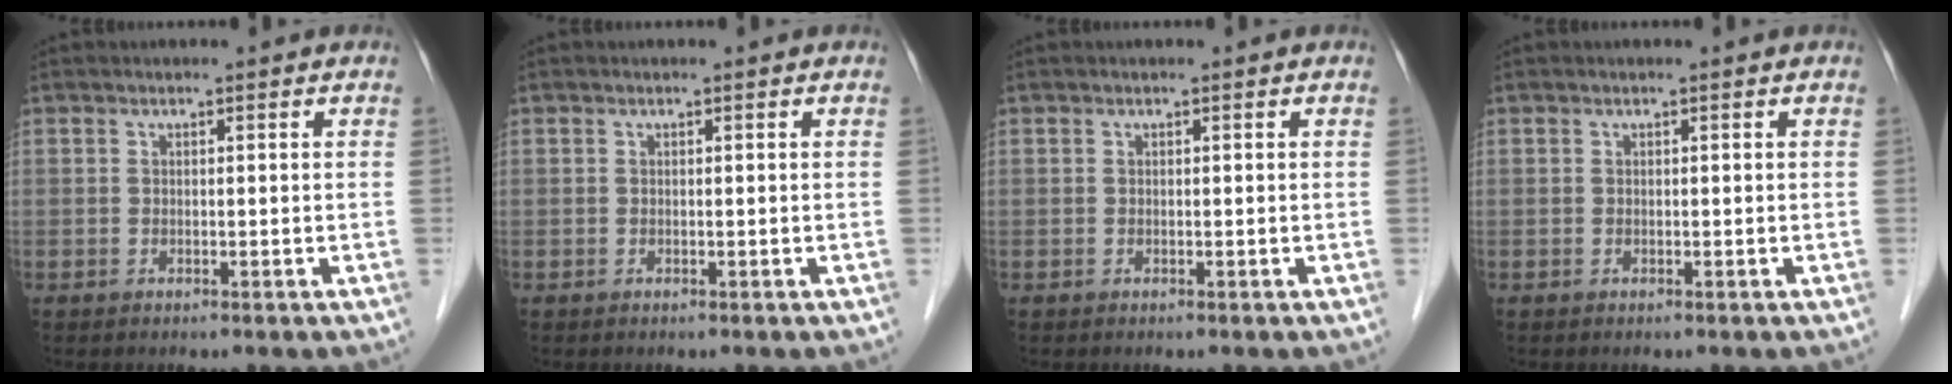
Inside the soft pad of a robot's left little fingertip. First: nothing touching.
{"total": 0.0}
{"total": 0.0}
{"total": 0.0}